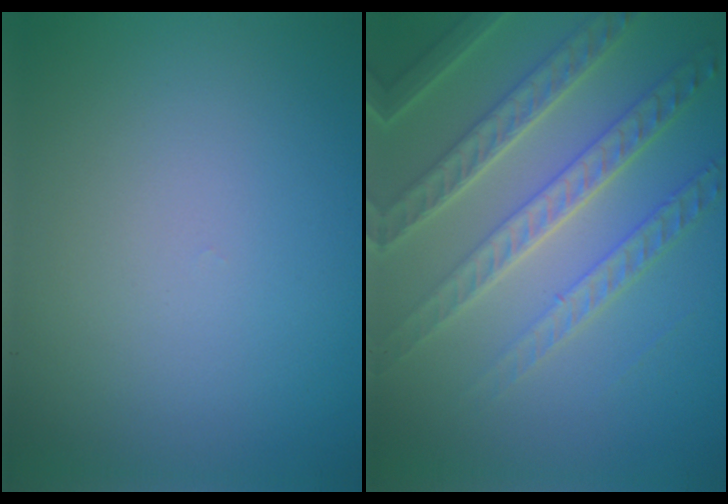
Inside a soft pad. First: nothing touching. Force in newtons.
{"total": 6.7, "press": 5.4, "slide": 4.0}